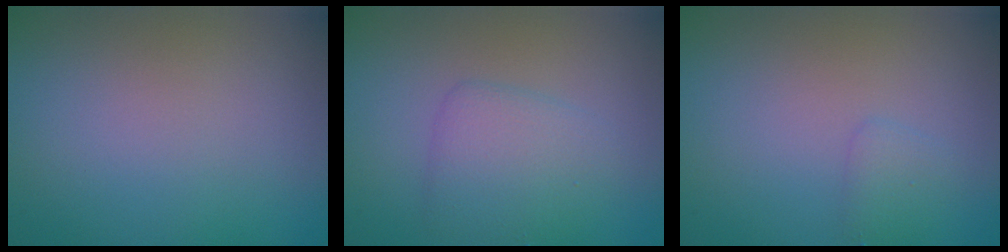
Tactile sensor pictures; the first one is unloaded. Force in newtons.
{"total": 3.0, "press": 3.0, "slide": 0.1}
{"total": 1.1, "press": 1.1, "slide": 0.1}